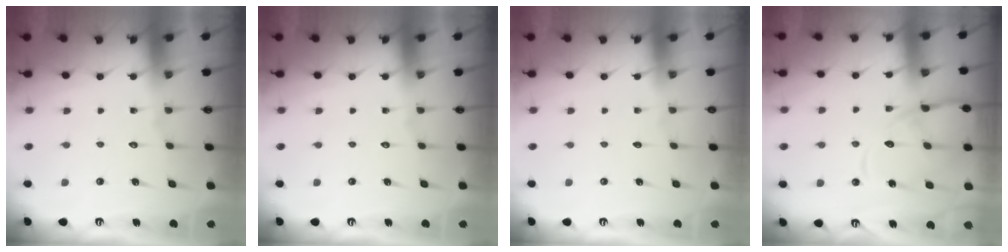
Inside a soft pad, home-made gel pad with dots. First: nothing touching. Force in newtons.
{"total": 0.0}
{"total": 0.0}
{"total": 13.2, "press": 13.1, "slide": 1.3}